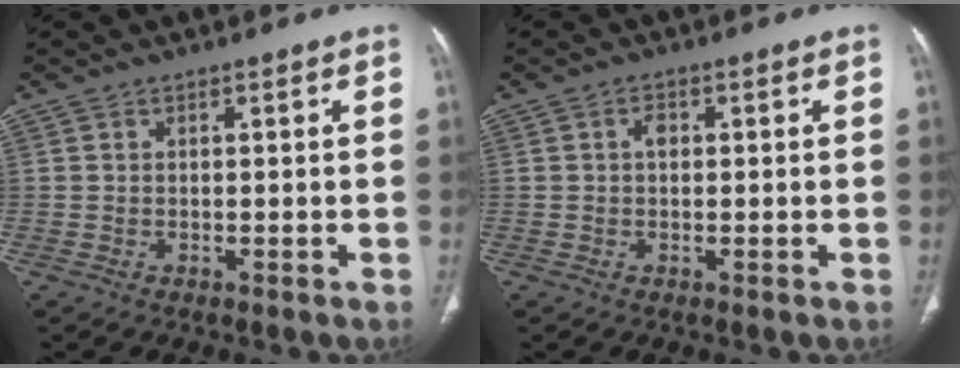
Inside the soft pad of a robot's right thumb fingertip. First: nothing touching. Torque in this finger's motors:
{"motor_torque": [0.63, 0.56, 0.23, -0.07, -0.01]}